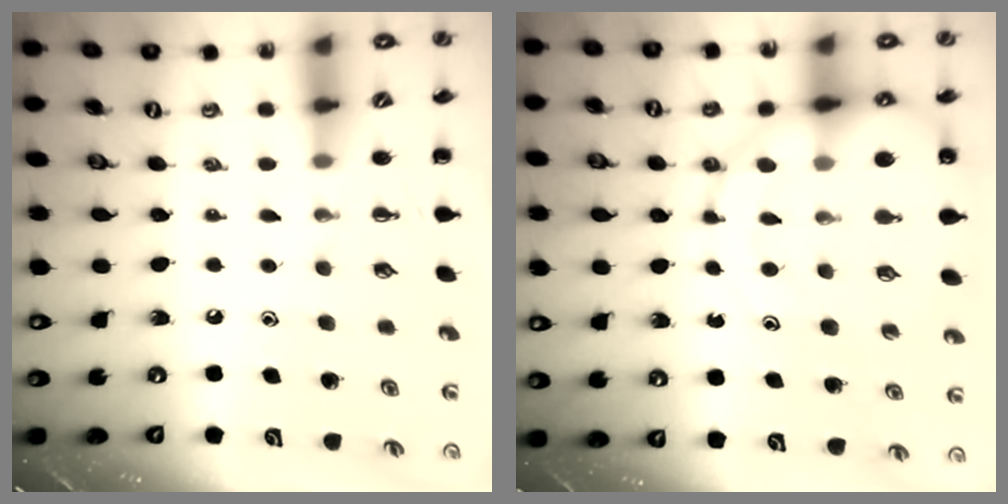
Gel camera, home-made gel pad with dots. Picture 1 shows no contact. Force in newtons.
{"total": 12.8, "press": 12.4, "slide": 3.1}